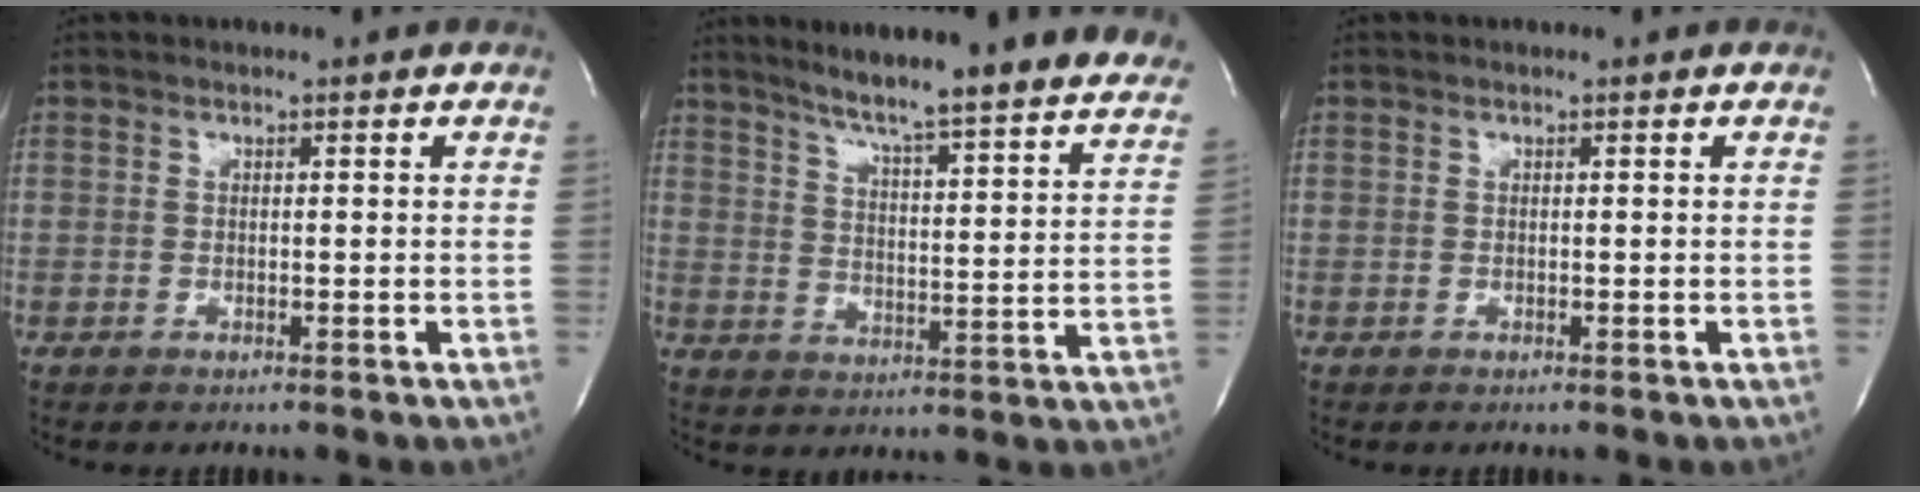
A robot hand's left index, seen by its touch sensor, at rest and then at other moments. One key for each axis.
{"total": 26.0, "fx": 22.9, "fy": 1.0, "fz": 12.1, "tx": -0.177, "ty": -0.059, "tz": 0.284}
{"total": 0.0}